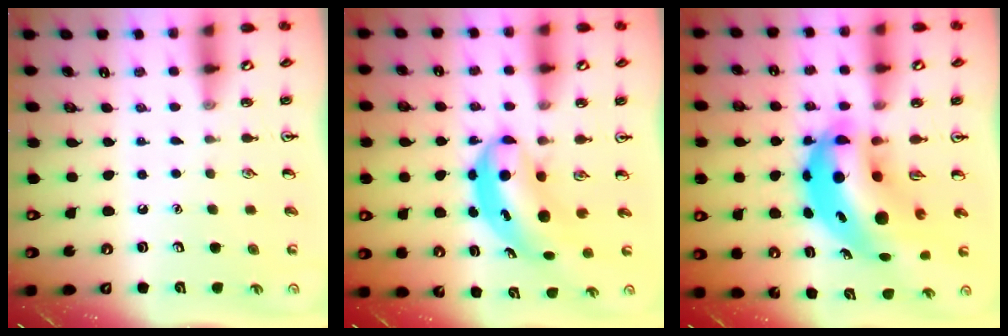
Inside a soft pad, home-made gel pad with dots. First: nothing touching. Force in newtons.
{"total": 6.3, "press": 6.0, "slide": 1.8}
{"total": 14.6, "press": 14.1, "slide": 4.1}